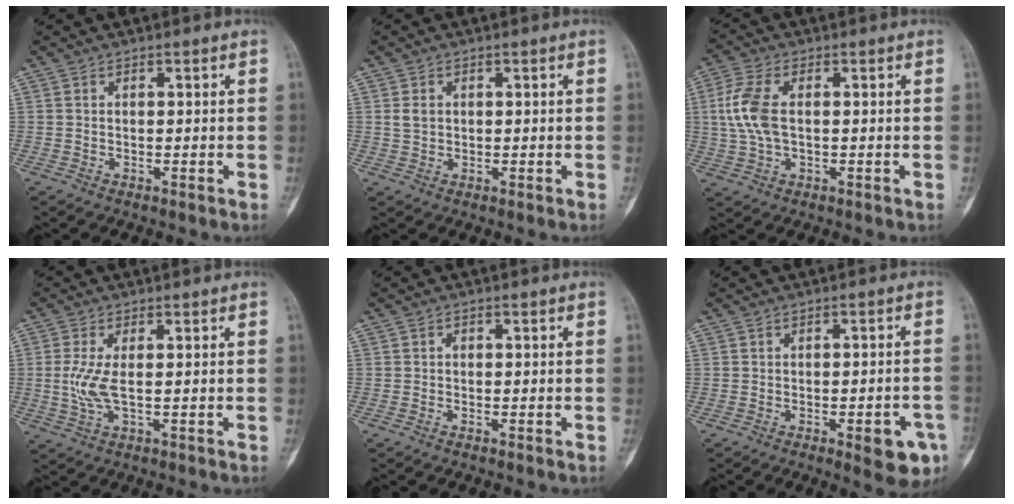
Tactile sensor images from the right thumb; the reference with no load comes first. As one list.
[{"total": 2.0, "force": [0.5, 1.6, 1.2], "torque": [-0.014, 0.001, 0.014]}, {"total": 8.1, "force": [0.7, 4.3, 6.9], "torque": [-0.166, 0.007, 0.014]}, {"total": 4.9, "force": [0.1, 1.4, 4.7], "torque": [-0.125, -0.007, 0.003]}, {"total": 0.5, "force": [-0.2, 0.4, 0.4], "torque": [-0.001, 0.002, -0.007]}, {"total": 7.5, "force": [-3.2, 2.5, 6.3], "torque": [-0.060, 0.011, -0.031]}]